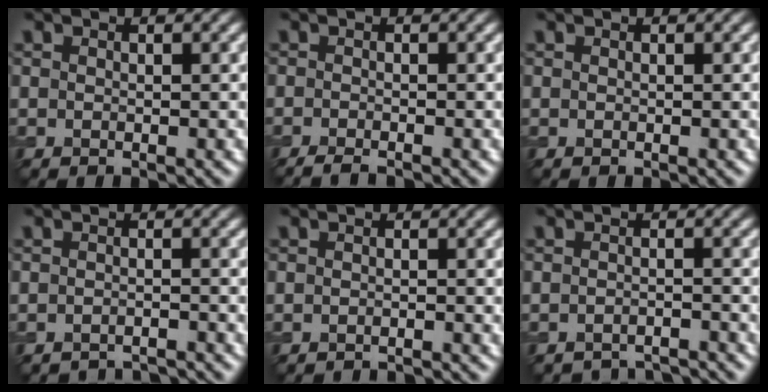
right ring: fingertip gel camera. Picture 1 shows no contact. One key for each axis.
{"total": 2.0, "fx": -1.7, "fy": 0.3, "fz": 1.1, "tx": -0.015, "ty": -0.003, "tz": -0.032}
{"total": 0.0}
{"total": 3.6, "fx": -3.6, "fy": 0.2, "fz": 0.4, "tx": -0.002, "ty": -0.009, "tz": -0.049}
{"total": 2.3, "fx": -2.2, "fy": 0.2, "fz": 0.4, "tx": 0.005, "ty": -0.008, "tz": -0.030}
{"total": 4.1, "fx": -4.1, "fy": 0.4, "fz": 0.2, "tx": 0.000, "ty": -0.003, "tz": -0.057}